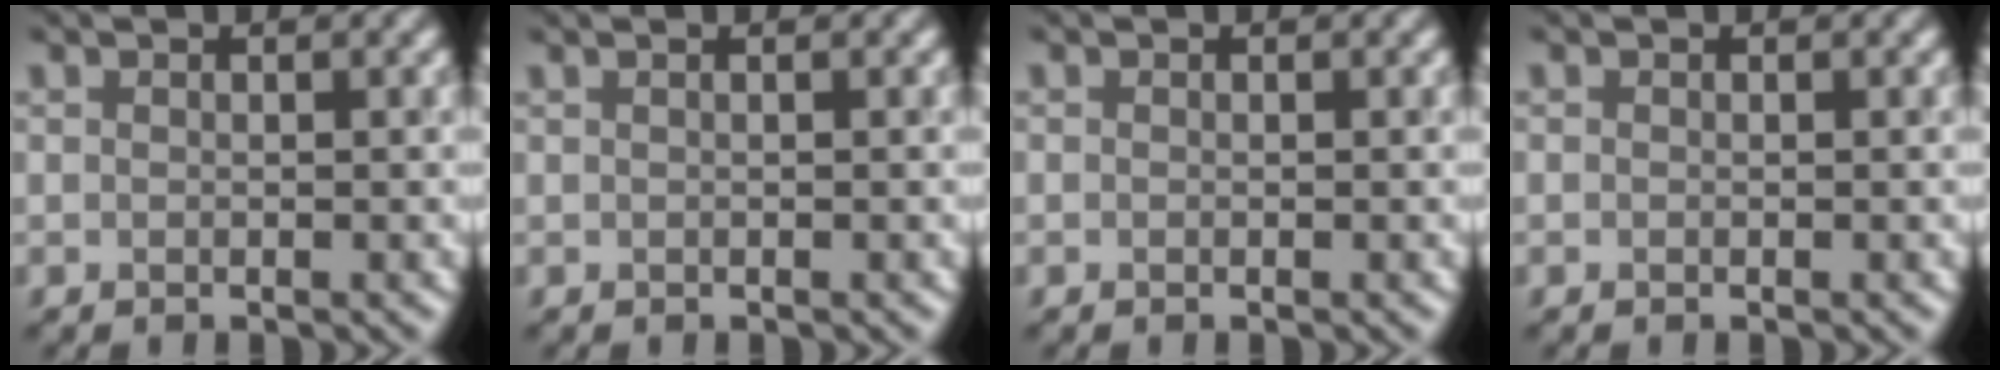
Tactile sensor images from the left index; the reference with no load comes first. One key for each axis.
{"total": 1.0, "fx": 0.4, "fy": 0.6, "fz": 0.7, "tx": 0.006, "ty": 0.001, "tz": -0.010}
{"total": 0.0}
{"total": 0.0}